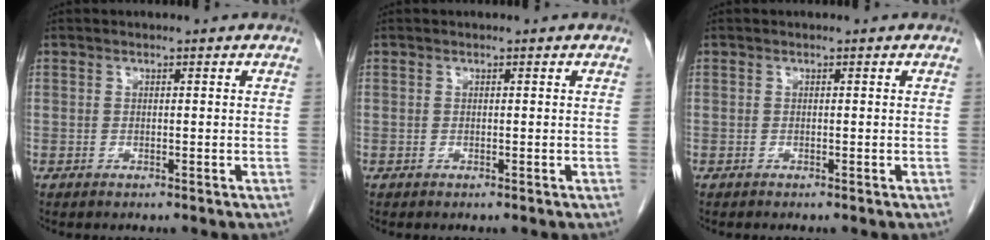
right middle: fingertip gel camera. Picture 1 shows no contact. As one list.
[{"total": 0.0}, {"total": 0.0}]